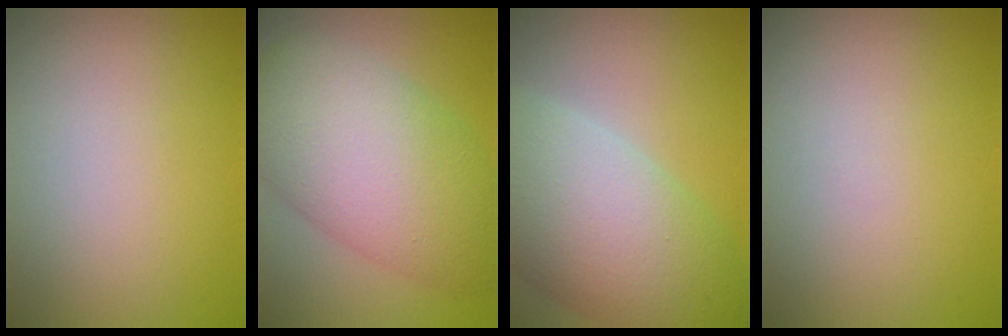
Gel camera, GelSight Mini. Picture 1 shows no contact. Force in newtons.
{"total": 10.8, "press": 10.8, "slide": 0.3}
{"total": 10.6, "press": 10.6, "slide": 0.6}
{"total": 0.0}